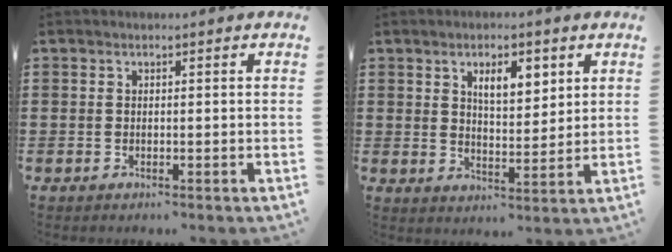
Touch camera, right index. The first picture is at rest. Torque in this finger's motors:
{"motor_torque": [0.28, 0.09, 0.50, 0.07]}